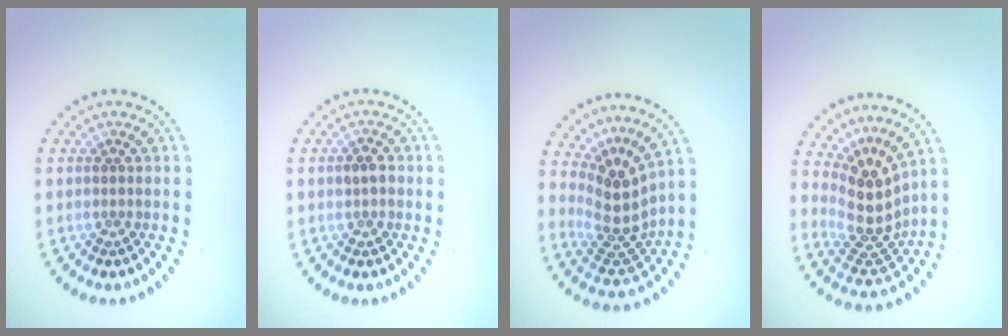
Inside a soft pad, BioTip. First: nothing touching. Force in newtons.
{"total": 1.5, "press": 1.5, "slide": 0.3}
{"total": 4.0, "press": 2.8, "slide": 2.9}
{"total": 4.5, "press": 3.2, "slide": 3.1}